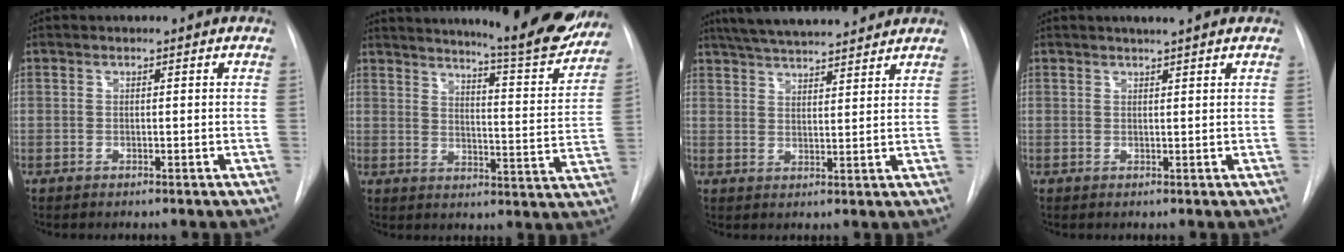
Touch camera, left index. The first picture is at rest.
{"total": 20.9, "force": [18.6, 1.6, 9.3], "torque": [-0.132, -0.062, 0.231]}
{"total": 7.8, "force": [7.2, 0.8, 3.0], "torque": [-0.053, 0.038, 0.111]}
{"total": 3.5, "force": [2.8, 0.0, 2.0], "torque": [-0.028, 0.014, 0.039]}